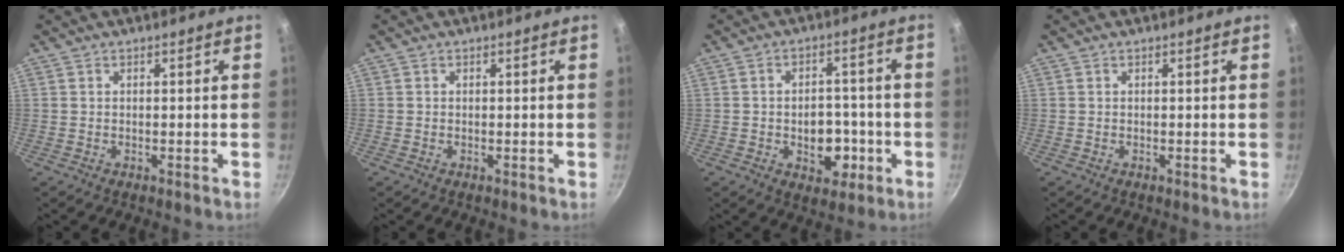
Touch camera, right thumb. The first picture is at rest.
{"total": 0.0}
{"total": 8.7, "force": [-2.3, 6.0, 5.9], "torque": [-0.046, 0.014, -0.027]}
{"total": 0.0}